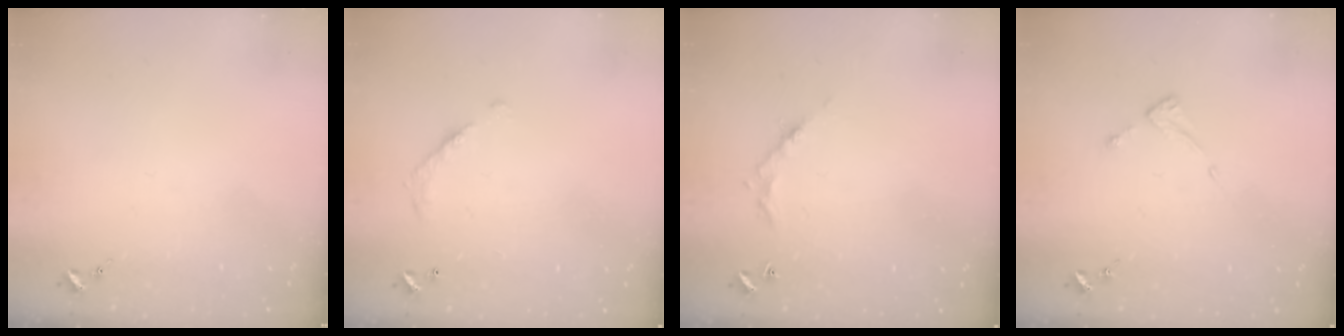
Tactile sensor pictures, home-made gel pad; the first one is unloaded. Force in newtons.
{"total": 7.9, "press": 7.9, "slide": 0.3}
{"total": 5.2, "press": 5.2, "slide": 0.3}
{"total": 3.9, "press": 3.8, "slide": 0.4}